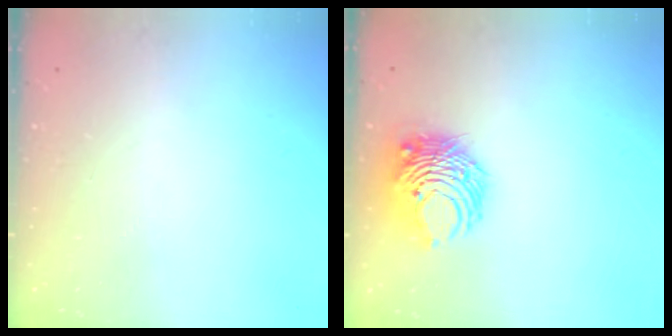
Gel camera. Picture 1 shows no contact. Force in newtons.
{"total": 8.7, "press": 8.7, "slide": 0.5}